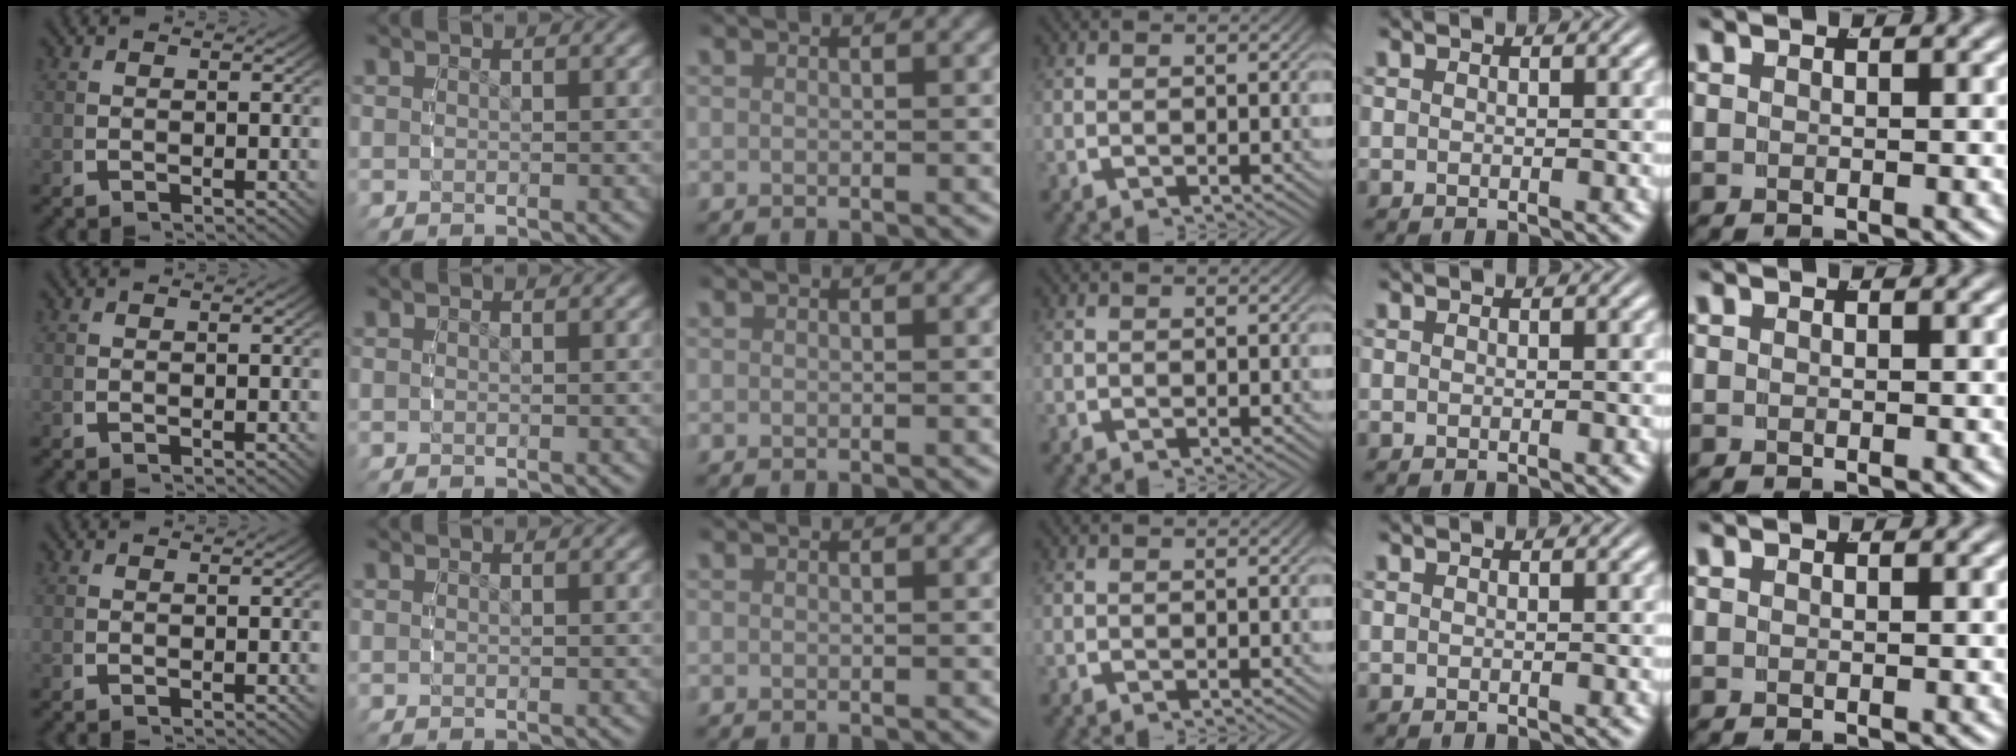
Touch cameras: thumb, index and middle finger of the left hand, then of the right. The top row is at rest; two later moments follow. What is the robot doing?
{"motion": "reach", "object": "napkin"}